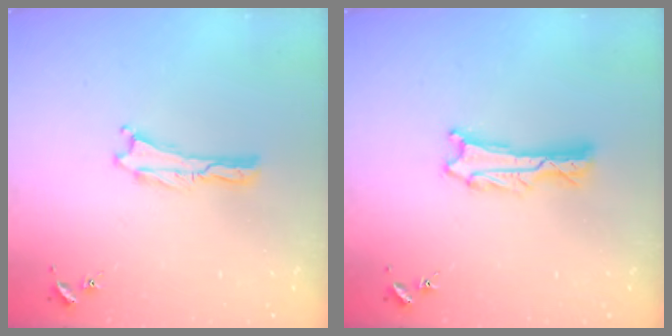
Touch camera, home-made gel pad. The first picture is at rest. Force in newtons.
{"total": 1.2, "press": 1.2, "slide": 0.1}